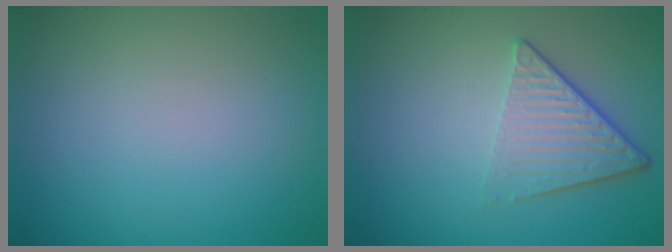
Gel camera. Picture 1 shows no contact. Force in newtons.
{"total": 4.3, "press": 3.1, "slide": 3.0}